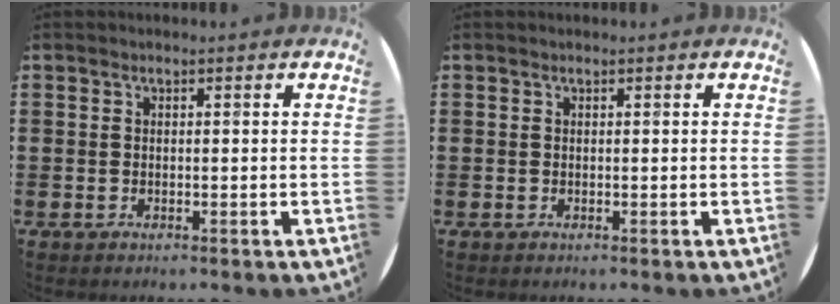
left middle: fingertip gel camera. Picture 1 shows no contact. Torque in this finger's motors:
{"motor_torque": [-0.29, 0.14, -0.01, -0.01]}